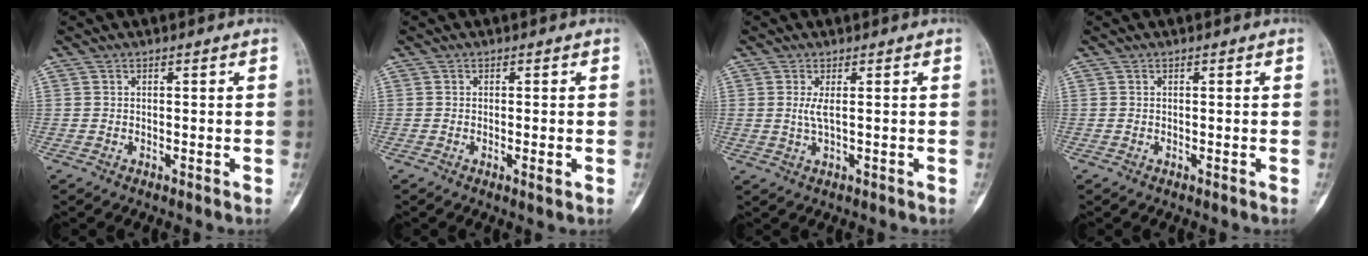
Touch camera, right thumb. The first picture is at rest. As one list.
[{"total": 1.5, "force": [-0.4, 0.2, 1.4], "torque": [-0.021, -0.006, -0.005]}, {"total": 2.4, "force": [0.5, 0.4, 2.3], "torque": [-0.058, -0.004, 0.016]}, {"total": 0.0}]